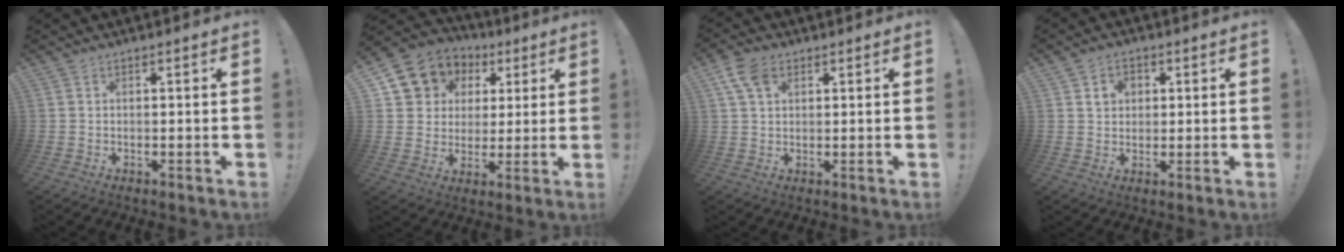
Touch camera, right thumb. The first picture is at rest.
{"total": 10.4, "force": [4.3, 9.1, 2.6], "torque": [-0.047, -0.027, 0.095]}
{"total": 6.9, "force": [3.1, 4.5, 4.3], "torque": [-0.075, -0.001, 0.061]}
{"total": 4.7, "force": [1.8, 3.9, 2.0], "torque": [-0.019, -0.006, 0.028]}